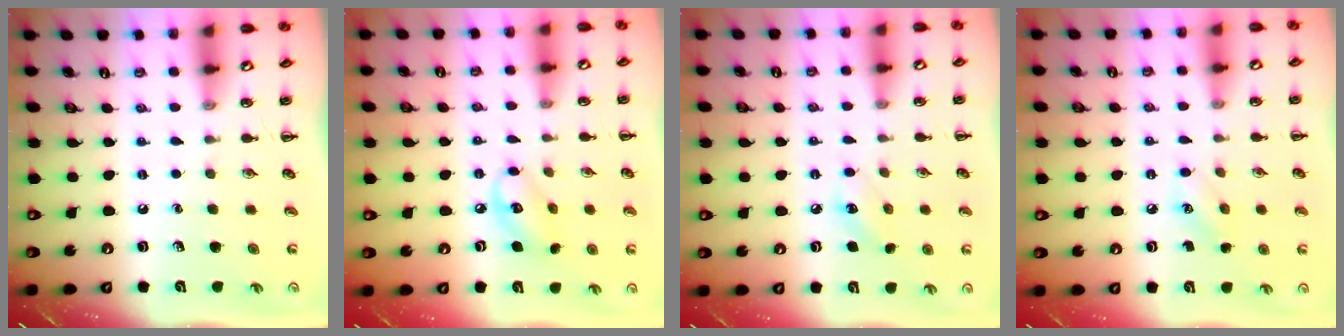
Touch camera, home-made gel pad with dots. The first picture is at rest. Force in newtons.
{"total": 8.0, "press": 7.9, "slide": 1.3}
{"total": 6.9, "press": 6.6, "slide": 2.0}
{"total": 6.0, "press": 5.8, "slide": 1.7}